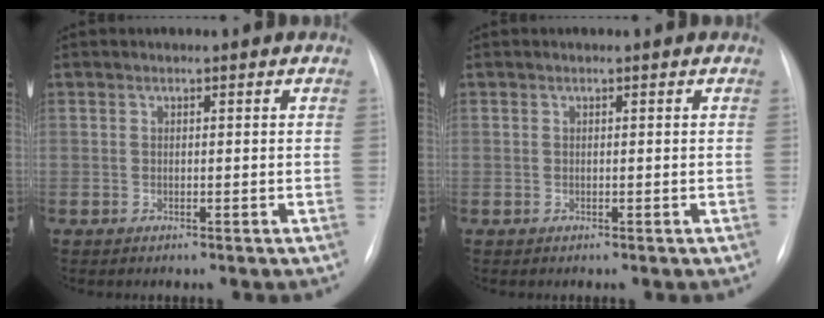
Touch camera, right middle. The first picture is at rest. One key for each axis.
{"total": 0.0}